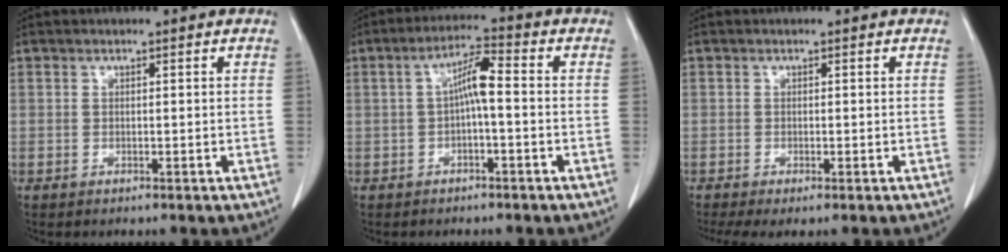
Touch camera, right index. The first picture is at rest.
{"total": 5.4, "force": [-0.3, 1.0, 5.3], "torque": [-0.100, 0.021, -0.007]}
{"total": 2.7, "force": [-1.5, 0.9, 2.1], "torque": [-0.043, -0.011, -0.028]}